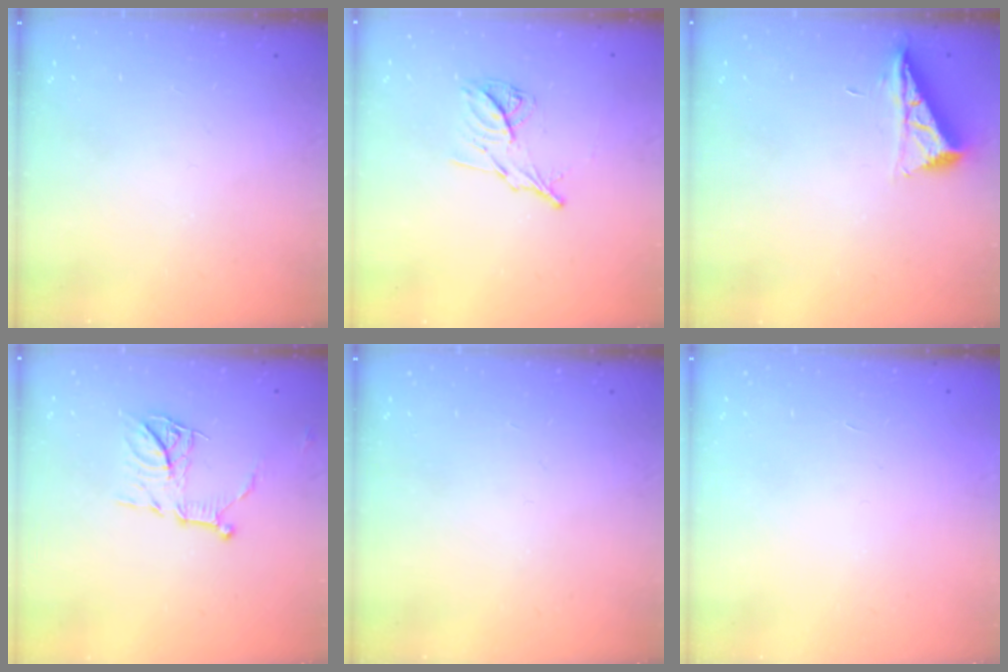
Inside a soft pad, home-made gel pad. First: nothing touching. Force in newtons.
{"total": 10.0, "press": 10.0, "slide": 0.1}
{"total": 6.5, "press": 6.4, "slide": 0.9}
{"total": 10.8, "press": 10.8, "slide": 0.4}
{"total": 0.0}
{"total": 1.6, "press": 1.6, "slide": 0.1}